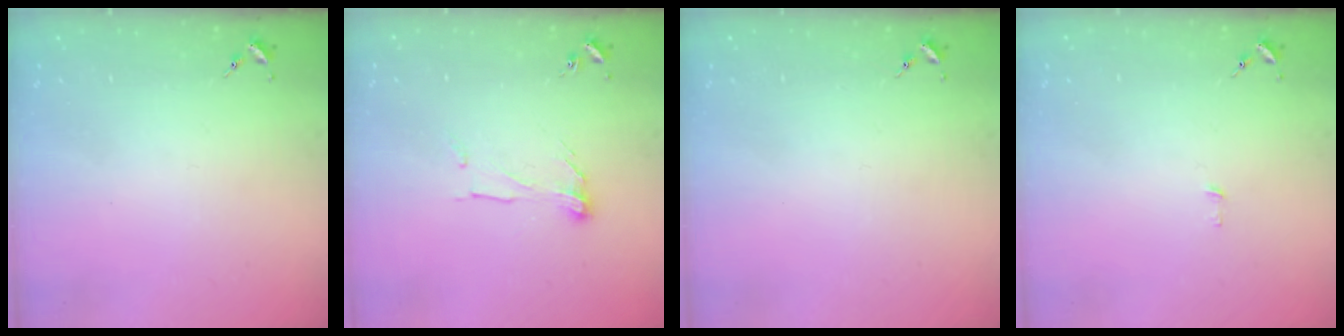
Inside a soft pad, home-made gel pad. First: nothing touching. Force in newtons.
{"total": 7.0, "press": 7.0, "slide": 0.3}
{"total": 0.0}
{"total": 2.1, "press": 2.1, "slide": 0.2}